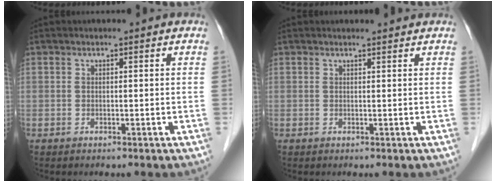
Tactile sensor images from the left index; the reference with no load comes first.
{"total": 1.4, "force": [1.4, 0.0, 0.2], "torque": [-0.007, 0.003, 0.019]}